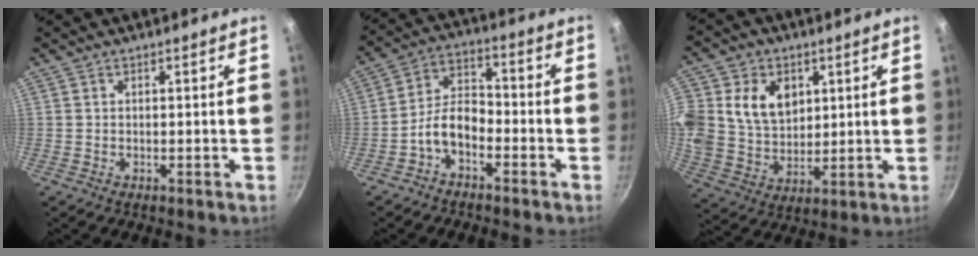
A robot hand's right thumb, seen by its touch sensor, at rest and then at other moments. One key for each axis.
{"total": 7.3, "fx": -3.8, "fy": 4.1, "fz": 4.7, "tx": -0.074, "ty": 0.050, "tz": -0.079}
{"total": 16.1, "fx": 4.2, "fy": 12.7, "fz": 9.0, "tx": -0.171, "ty": -0.004, "tz": 0.081}